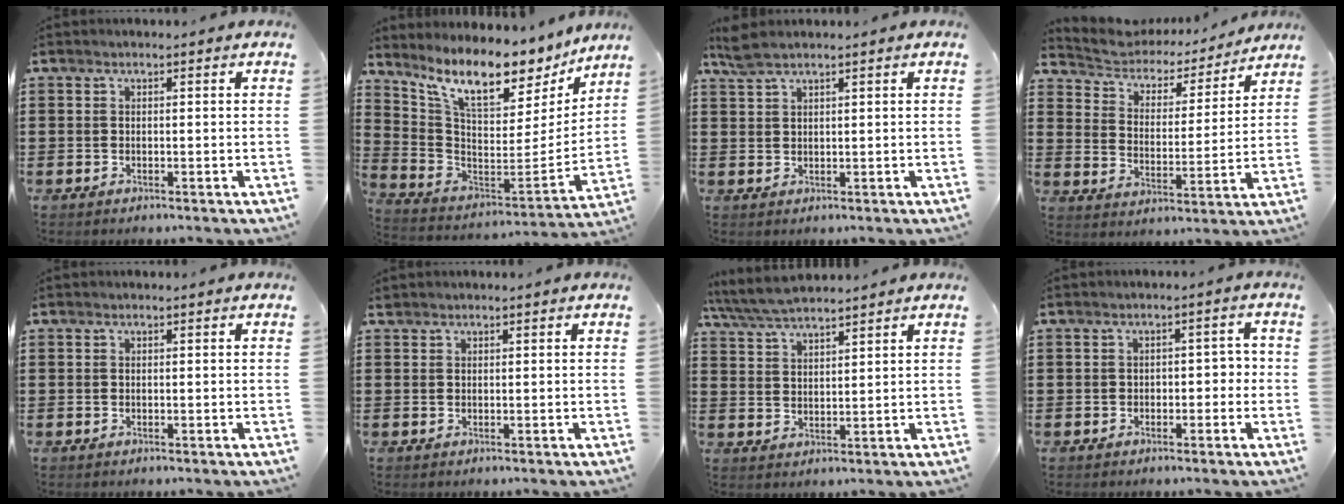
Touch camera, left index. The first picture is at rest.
{"total": 11.0, "force": [9.1, 2.5, 5.7], "torque": [-0.137, -0.069, 0.156]}
{"total": 2.8, "force": [2.1, 0.5, 1.7], "torque": [-0.038, 0.001, 0.040]}
{"total": 4.2, "force": [3.9, 1.6, 0.5], "torque": [-0.038, -0.028, 0.061]}
{"total": 0.0}
{"total": 0.6, "force": [0.5, 0.3, 0.1], "torque": [-0.004, 0.001, 0.010]}
{"total": 4.9, "force": [4.5, 0.8, 1.7], "torque": [-0.048, -0.011, 0.083]}
{"total": 2.1, "force": [-0.6, 1.4, 1.5], "torque": [-0.033, 0.005, -0.017]}